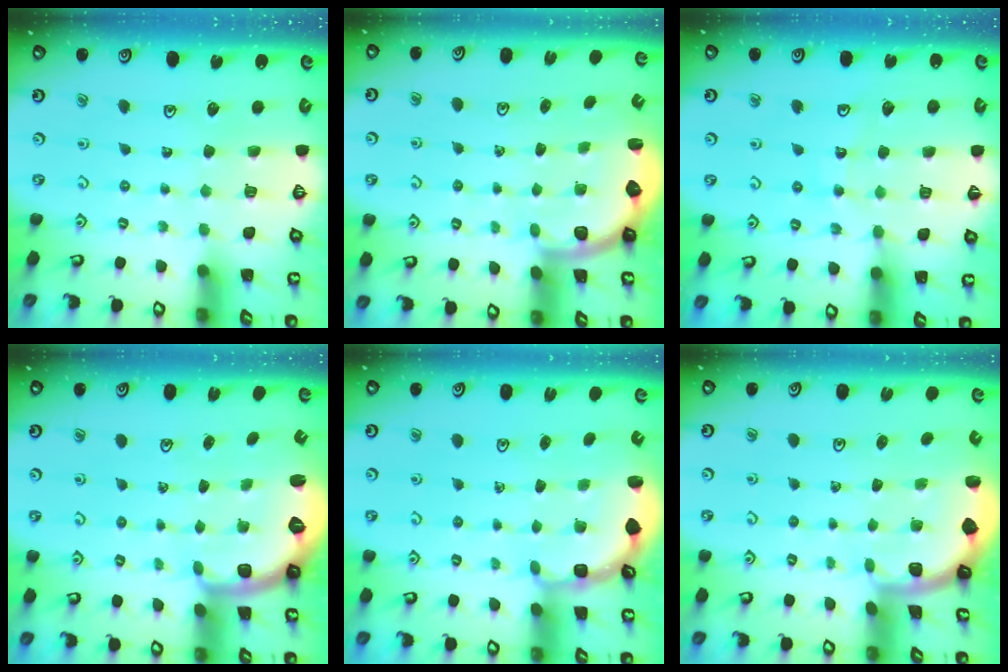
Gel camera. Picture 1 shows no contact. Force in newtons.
{"total": 2.4, "press": 1.9, "slide": 1.4}
{"total": 10.1, "press": 10.0, "slide": 1.3}
{"total": 1.9, "press": 1.8, "slide": 0.5}
{"total": 3.0, "press": 2.6, "slide": 1.5}
{"total": 1.4, "press": 1.4, "slide": 0.1}